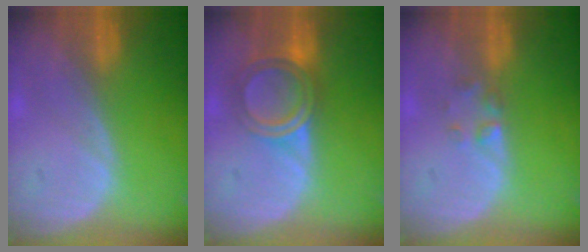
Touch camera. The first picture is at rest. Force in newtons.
{"total": 6.0, "press": 5.3, "slide": 2.8}
{"total": 1.7, "press": 1.7, "slide": 0.2}